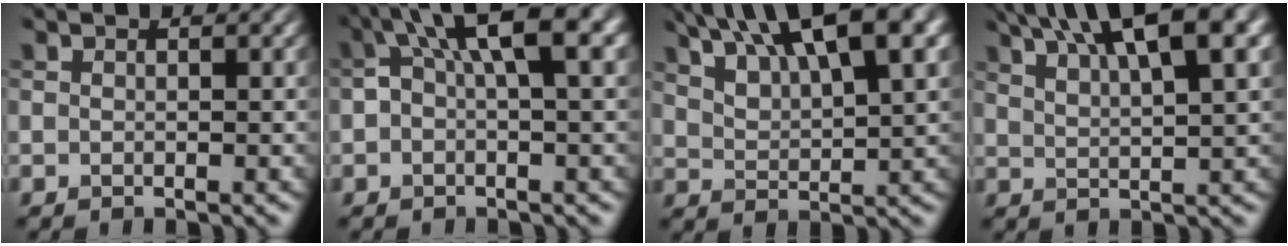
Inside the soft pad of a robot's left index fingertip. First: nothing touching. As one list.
[{"total": 6.8, "force": [1.7, 2.3, 6.2], "torque": [-0.108, 0.020, 0.024]}, {"total": 13.0, "force": [8.3, 4.2, 9.1], "torque": [-0.151, 0.036, 0.119]}, {"total": 11.9, "force": [7.1, 3.5, 8.8], "torque": [-0.119, 0.035, 0.097]}]